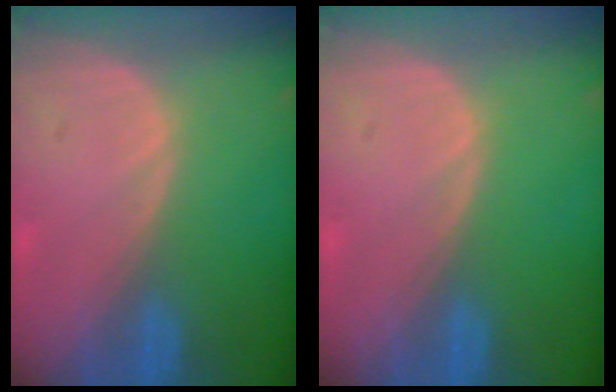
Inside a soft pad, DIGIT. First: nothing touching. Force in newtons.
{"total": 0.0}